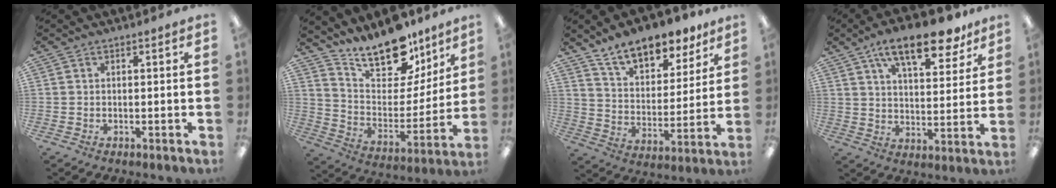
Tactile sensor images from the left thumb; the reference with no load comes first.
{"total": 18.6, "force": [14.6, 8.4, 7.9], "torque": [-0.133, -0.105, 0.261]}
{"total": 12.8, "force": [10.7, 5.3, 4.8], "torque": [-0.083, -0.065, 0.193]}
{"total": 15.3, "force": [10.3, 5.7, 9.9], "torque": [-0.149, -0.045, 0.171]}